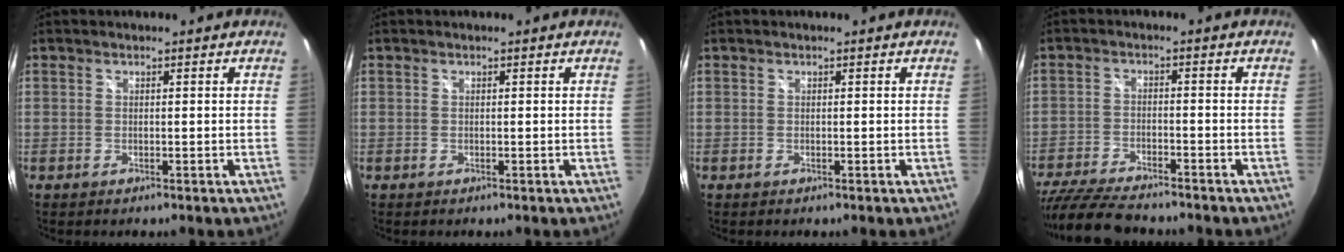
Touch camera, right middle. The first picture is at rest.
{"total": 0.0}
{"total": 0.0}
{"total": 12.7, "force": [-11.1, 2.5, 5.6], "torque": [-0.137, -0.029, -0.196]}